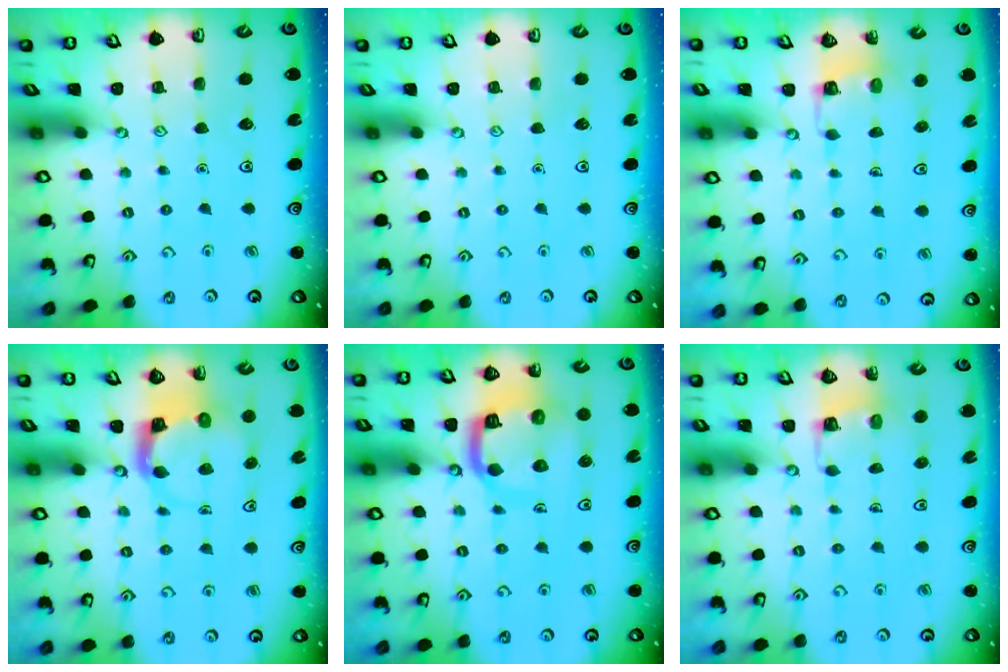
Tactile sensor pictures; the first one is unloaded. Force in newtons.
{"total": 0.0}
{"total": 2.9, "press": 2.9, "slide": 0.2}
{"total": 3.7, "press": 3.6, "slide": 0.7}
{"total": 10.9, "press": 10.9, "slide": 1.2}
{"total": 2.9, "press": 2.9, "slide": 0.2}